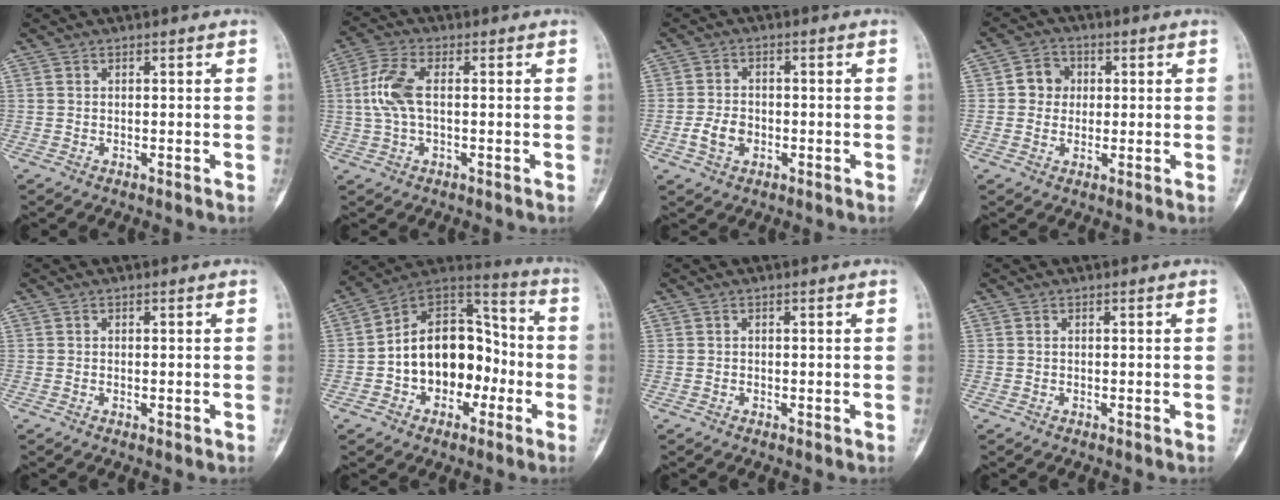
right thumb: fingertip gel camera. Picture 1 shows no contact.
{"total": 7.5, "force": [0.5, 3.5, 6.6], "torque": [-0.164, 0.015, 0.007]}
{"total": 4.6, "force": [-1.4, 3.3, 2.9], "torque": [-0.050, 0.011, -0.026]}
{"total": 5.1, "force": [0.6, 4.7, 2.0], "torque": [-0.005, 0.007, 0.002]}
{"total": 0.6, "force": [-0.1, 0.3, 0.5], "torque": [-0.010, -0.001, 0.000]}
{"total": 18.2, "force": [-3.4, 12.9, 12.4], "torque": [-0.142, 0.060, -0.055]}
{"total": 0.0}
{"total": 0.0}